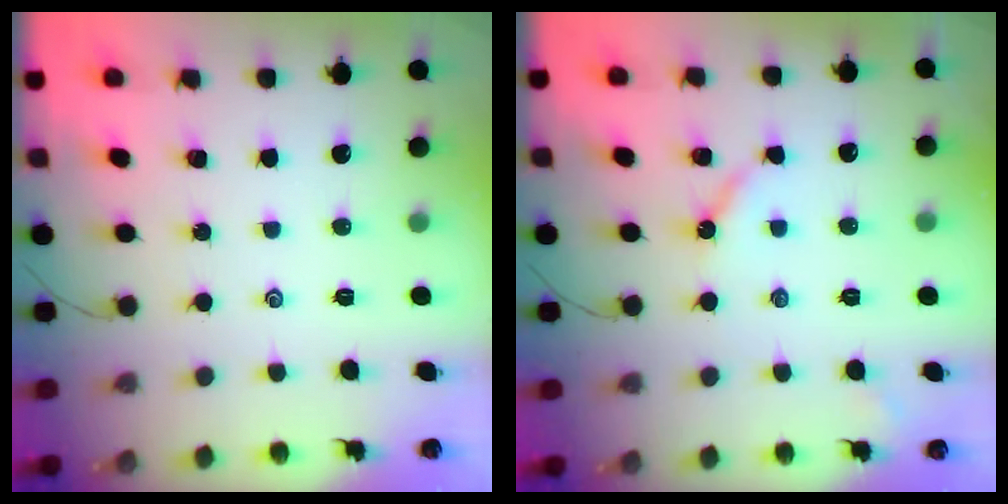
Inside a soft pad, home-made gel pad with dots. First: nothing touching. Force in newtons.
{"total": 4.8, "press": 4.7, "slide": 0.5}